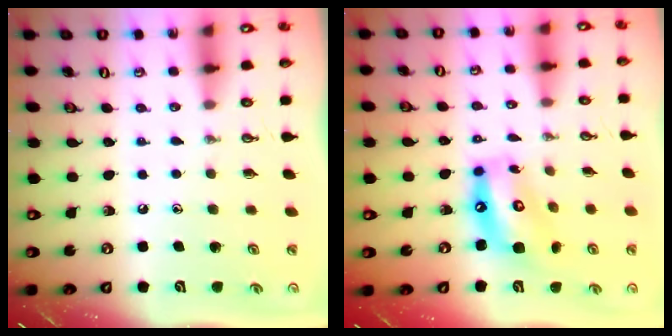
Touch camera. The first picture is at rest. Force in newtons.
{"total": 14.1, "press": 14.0, "slide": 1.5}